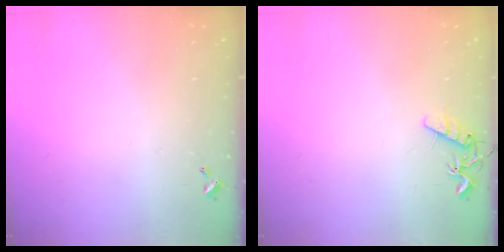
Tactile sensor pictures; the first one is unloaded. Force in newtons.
{"total": 8.0, "press": 8.0, "slide": 0.4}